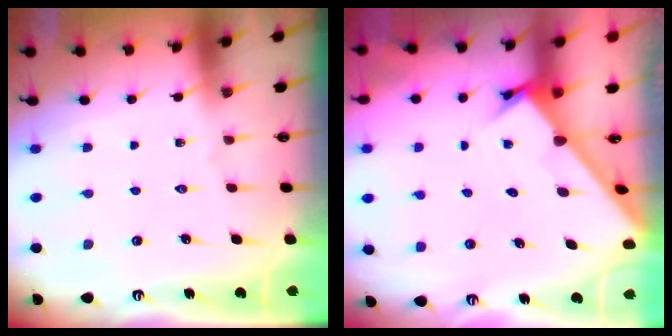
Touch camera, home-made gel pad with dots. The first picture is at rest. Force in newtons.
{"total": 1.9, "press": 1.9, "slide": 0.1}